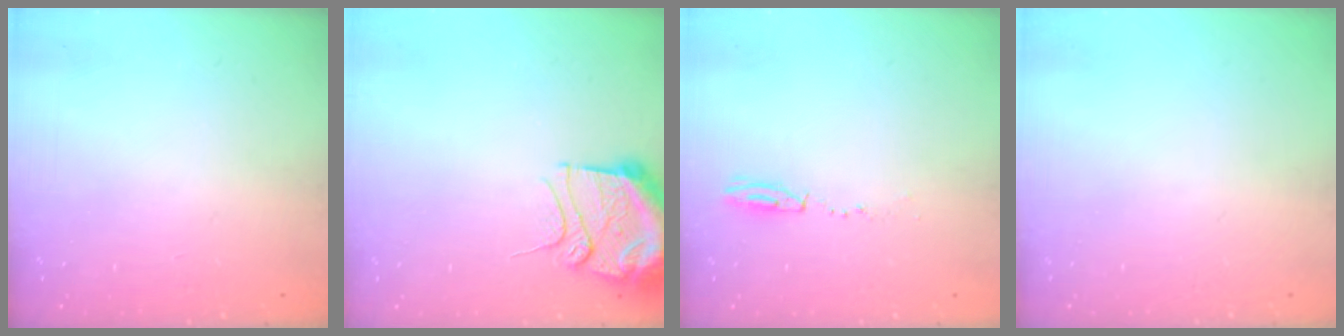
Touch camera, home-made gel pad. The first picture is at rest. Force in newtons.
{"total": 14.7, "press": 12.8, "slide": 7.3}
{"total": 3.6, "press": 3.5, "slide": 0.8}
{"total": 0.0}